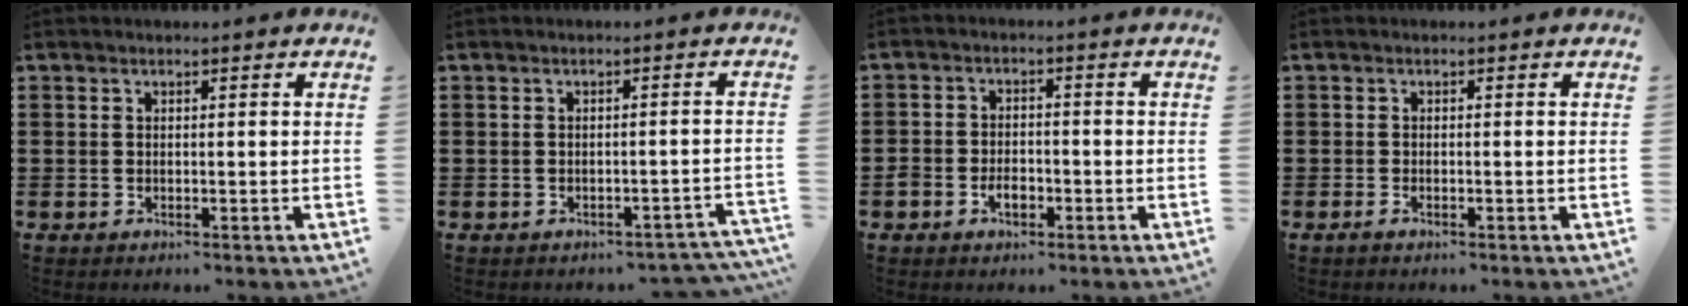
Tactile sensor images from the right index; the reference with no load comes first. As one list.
[{"total": 1.5, "force": [-1.4, 0.4, 0.4], "torque": [-0.014, 0.003, -0.031]}, {"total": 3.2, "force": [-1.6, 2.1, 1.8], "torque": [-0.036, 0.005, -0.029]}, {"total": 0.6, "force": [-0.4, 0.1, 0.4], "torque": [-0.009, -0.004, -0.007]}]